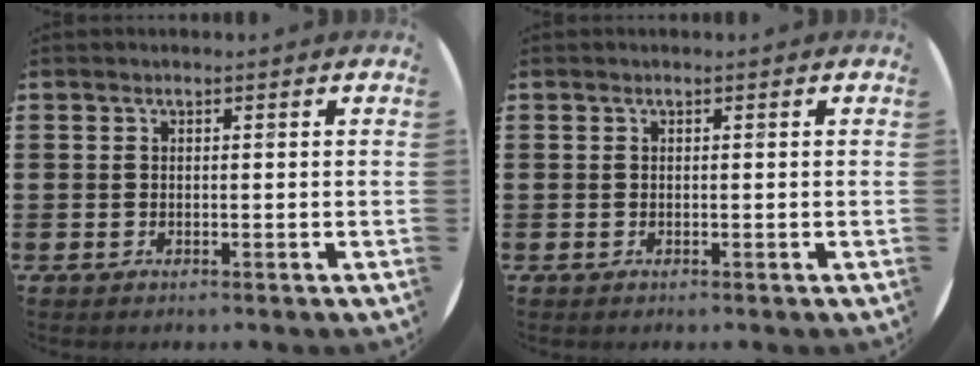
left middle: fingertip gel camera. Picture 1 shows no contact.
{"total": 0.0}